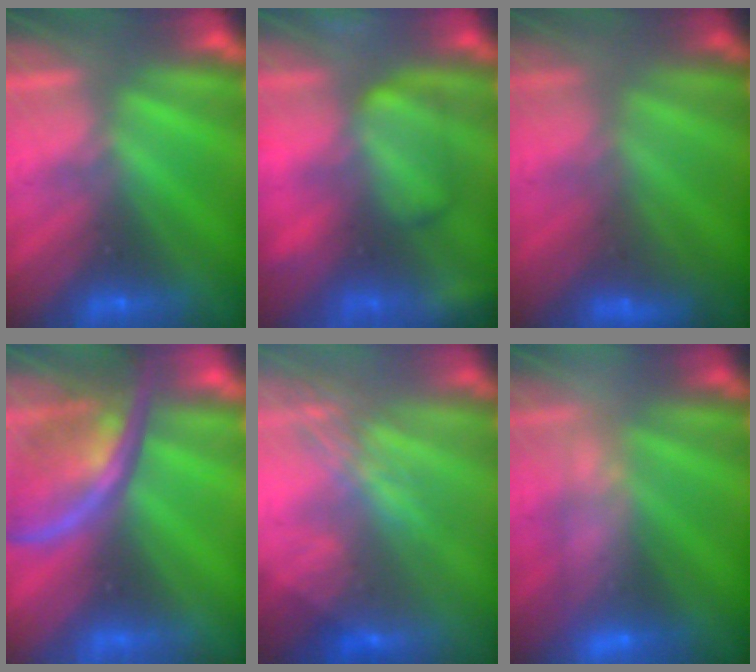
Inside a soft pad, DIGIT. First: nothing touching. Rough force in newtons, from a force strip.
{"total": 6.9}
{"total": 2.9}
{"total": 2.7}
{"total": 2.7}
{"total": 2.6}